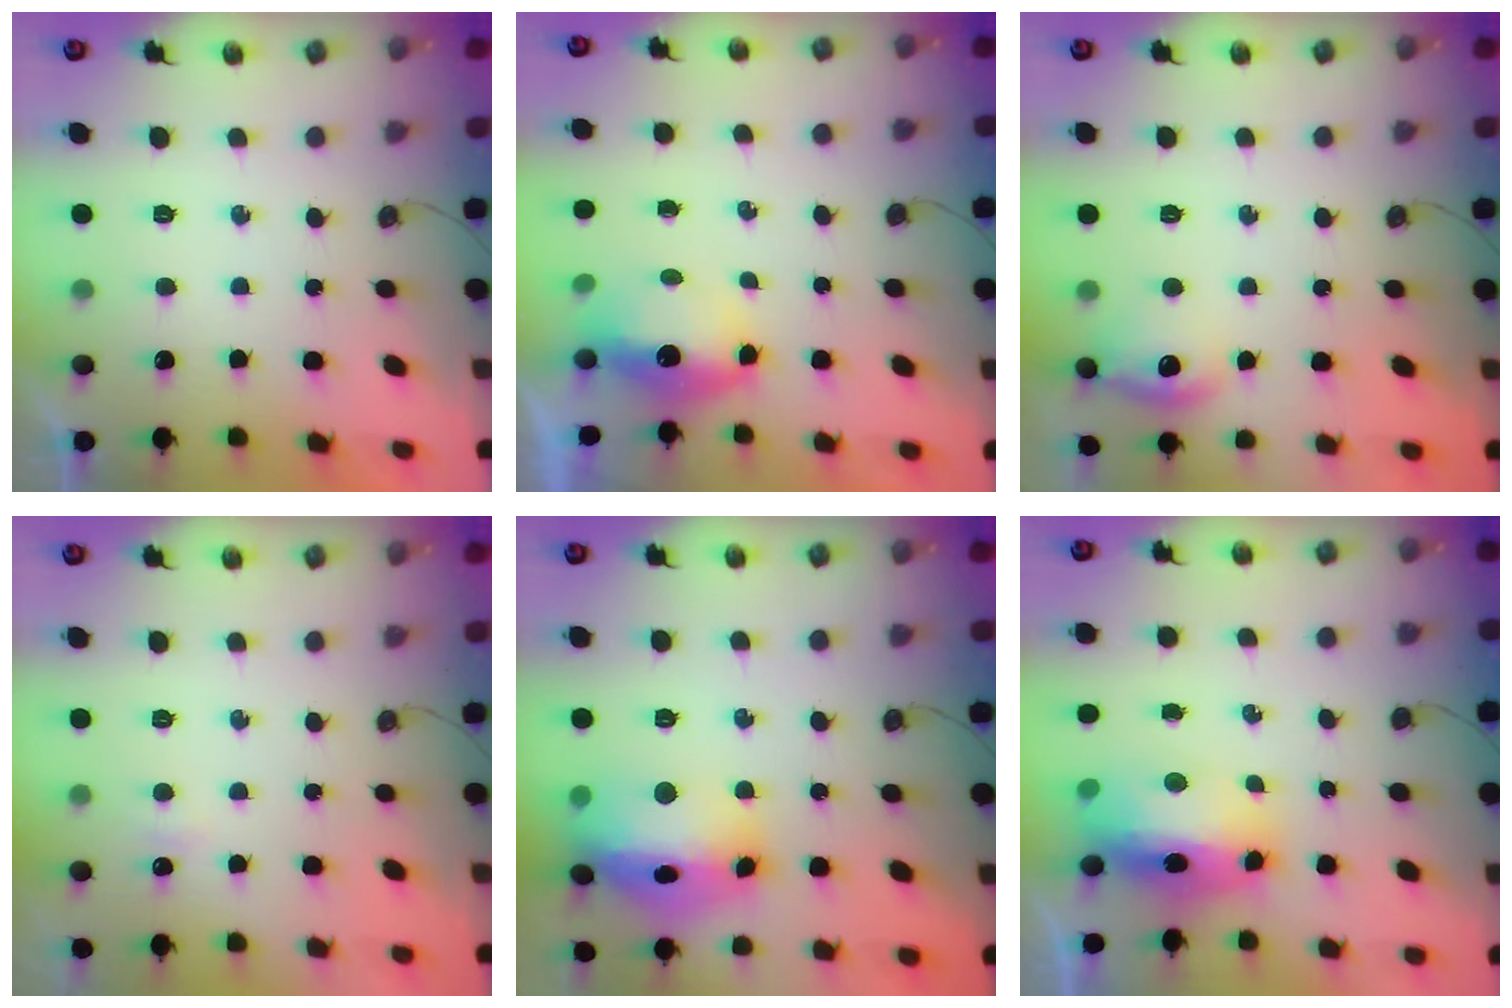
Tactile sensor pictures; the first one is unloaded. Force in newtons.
{"total": 7.3, "press": 7.3, "slide": 0.1}
{"total": 11.9, "press": 11.8, "slide": 1.0}
{"total": 2.9, "press": 2.5, "slide": 1.6}
{"total": 21.3, "press": 19.3, "slide": 9.2}
{"total": 13.4, "press": 13.3, "slide": 1.6}